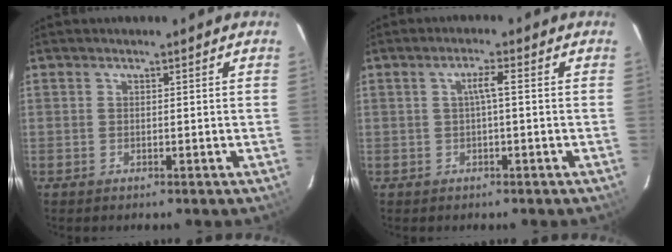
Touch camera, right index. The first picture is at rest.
{"total": 2.2, "force": [-0.1, -0.1, 2.2], "torque": [-0.042, 0.006, -0.001]}